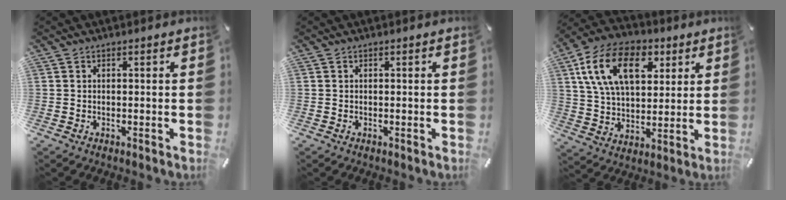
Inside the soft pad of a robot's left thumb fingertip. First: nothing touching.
{"total": 0.0}
{"total": 17.3, "force": [6.8, 11.1, 11.5], "torque": [-0.225, -0.006, 0.119]}